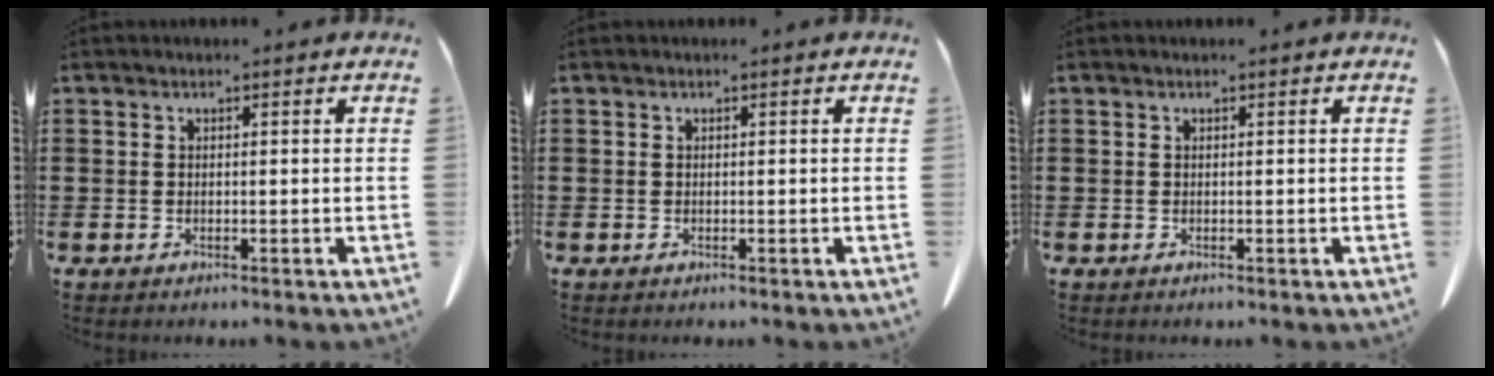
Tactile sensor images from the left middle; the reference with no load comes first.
{"total": 0.0}
{"total": 0.0}